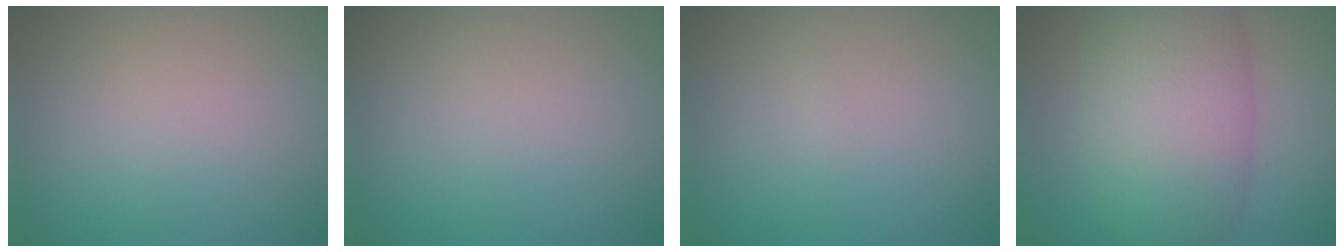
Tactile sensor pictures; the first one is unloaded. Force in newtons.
{"total": 0.0}
{"total": 0.0}
{"total": 10.1, "press": 10.1, "slide": 0.3}